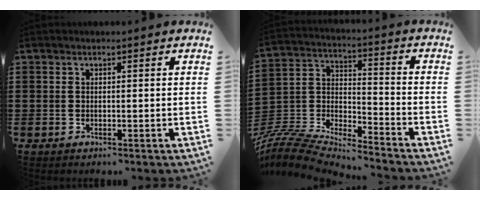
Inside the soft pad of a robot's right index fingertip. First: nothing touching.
{"total": 7.7, "force": [-7.5, 1.1, 1.6], "torque": [-0.056, -0.010, -0.158]}